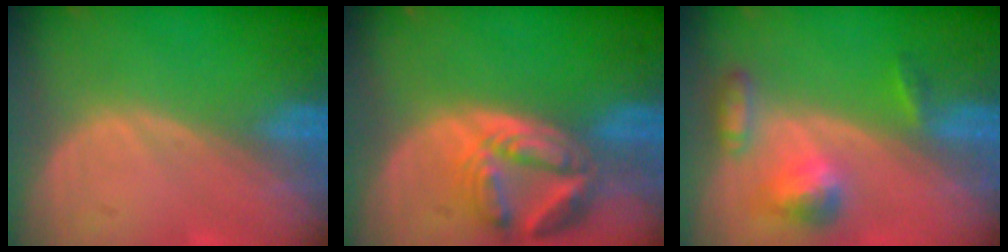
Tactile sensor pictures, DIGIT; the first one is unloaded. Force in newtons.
{"total": 8.1, "press": 7.2, "slide": 3.7}
{"total": 5.7, "press": 5.2, "slide": 2.4}